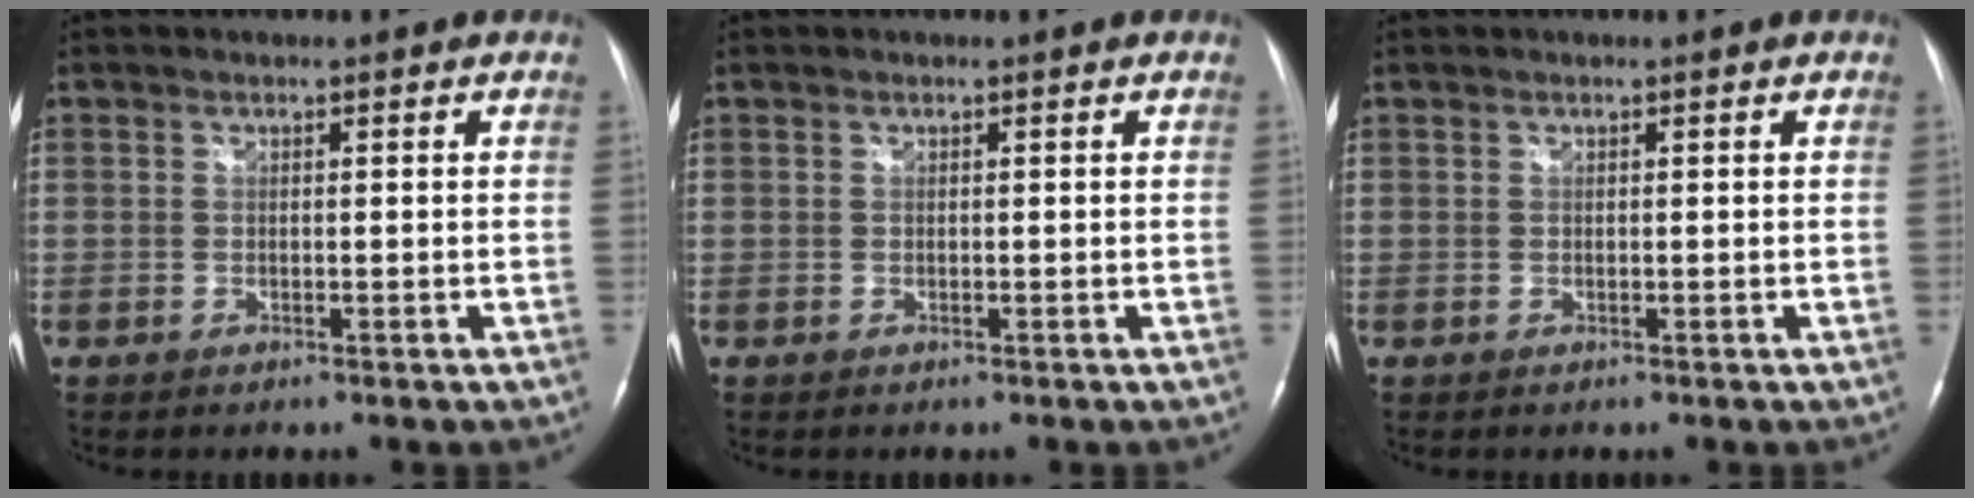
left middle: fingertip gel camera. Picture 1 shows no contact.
{"total": 0.0}
{"total": 0.0}